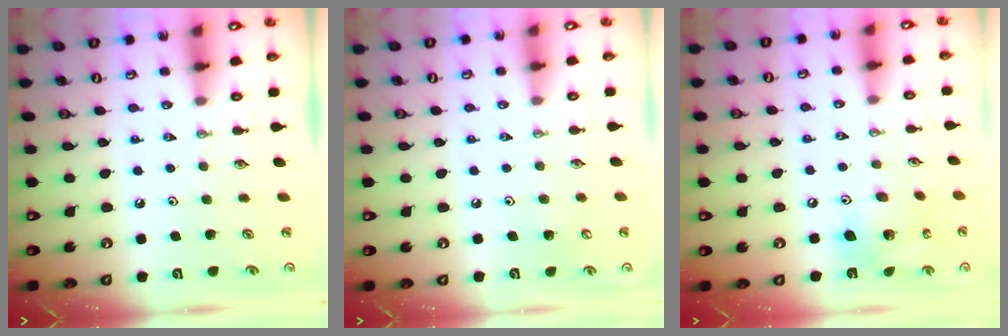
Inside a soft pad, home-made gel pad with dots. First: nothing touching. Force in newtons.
{"total": 3.3, "press": 3.3, "slide": 0.2}
{"total": 12.1, "press": 12.0, "slide": 1.0}